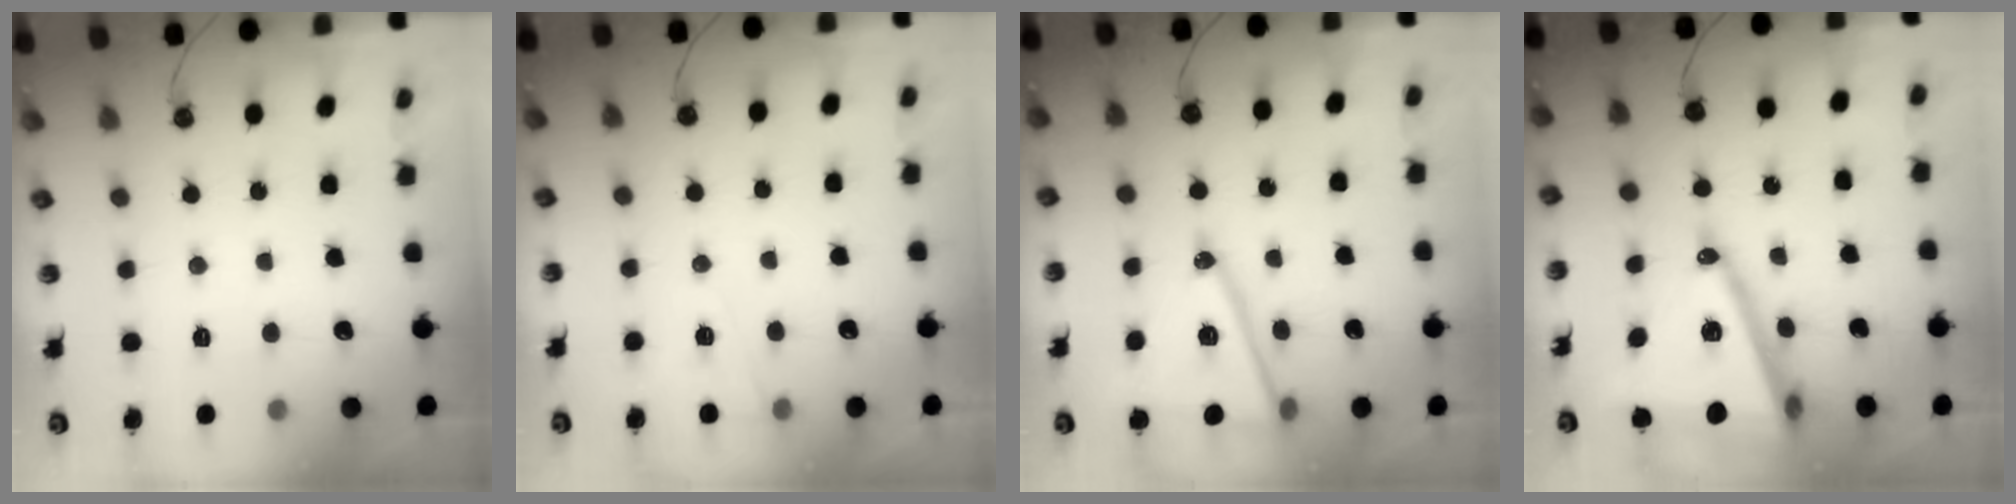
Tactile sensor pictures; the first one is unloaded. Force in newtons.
{"total": 4.8, "press": 2.5, "slide": 4.1}
{"total": 14.8, "press": 14.3, "slide": 3.9}
{"total": 22.0, "press": 21.6, "slide": 3.6}